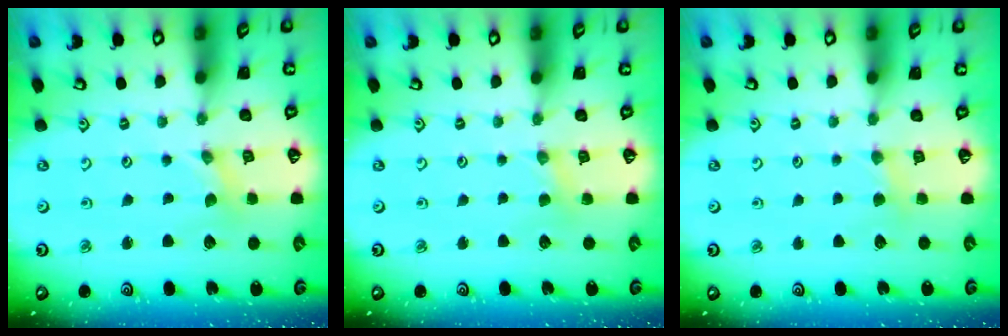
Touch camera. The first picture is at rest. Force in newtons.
{"total": 2.5, "press": 2.5, "slide": 0.4}
{"total": 3.0, "press": 3.0, "slide": 0.4}